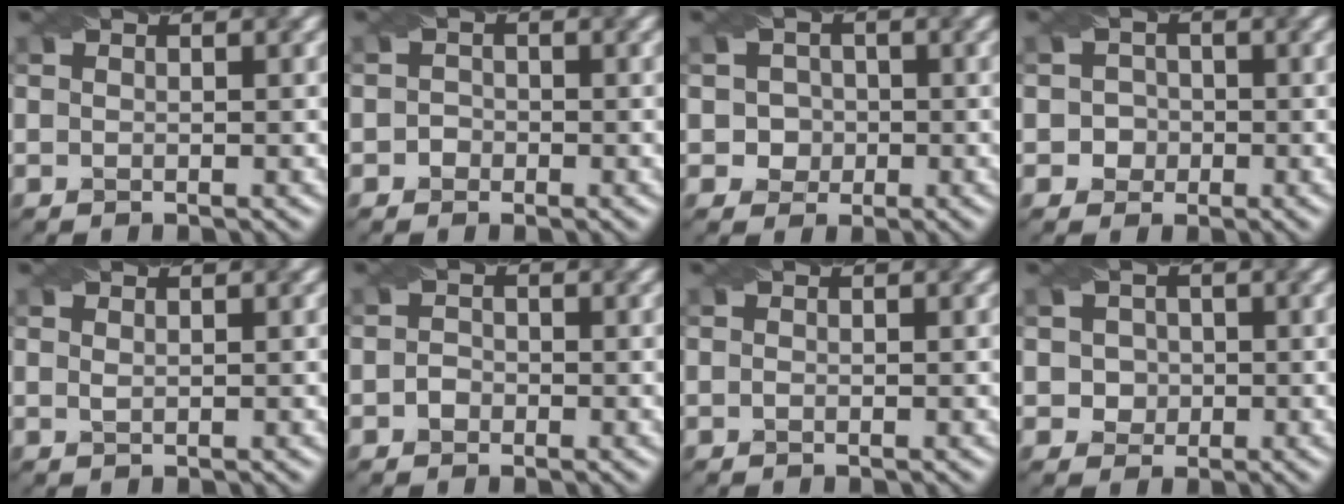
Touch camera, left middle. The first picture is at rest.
{"total": 0.9, "force": [-0.4, 0.9, 0.1], "torque": [0.004, 0.000, -0.008]}
{"total": 2.3, "force": [-0.1, 2.3, 0.6], "torque": [0.008, 0.005, 0.001]}
{"total": 1.9, "force": [-0.3, 1.9, 0.3], "torque": [0.015, 0.003, -0.008]}
{"total": 0.5, "force": [0.3, 0.2, 0.4], "torque": [-0.011, 0.000, 0.007]}
{"total": 1.1, "force": [-0.5, 0.9, 0.3], "torque": [-0.005, 0.000, -0.011]}
{"total": 0.0}
{"total": 2.2, "force": [0.2, 2.0, 0.7], "torque": [-0.004, 0.006, 0.015]}